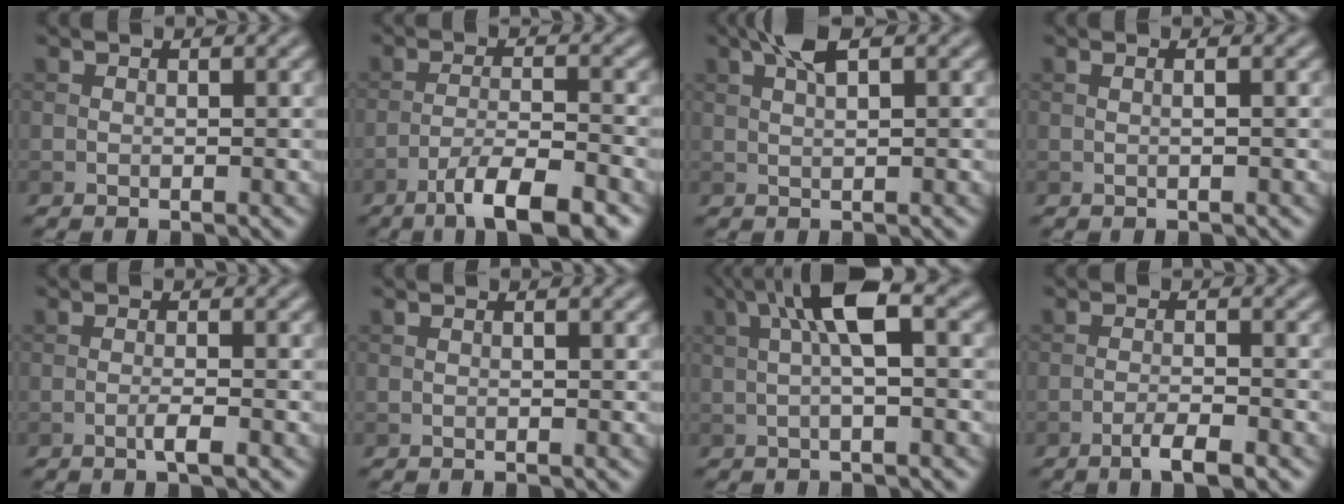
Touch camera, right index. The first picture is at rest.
{"total": 6.7, "force": [-4.5, 1.3, 4.8], "torque": [-0.080, 0.002, -0.075]}
{"total": 2.8, "force": [1.3, 0.6, 2.4], "torque": [-0.043, 0.008, 0.023]}
{"total": 1.2, "force": [0.2, 0.4, 1.1], "torque": [-0.009, -0.005, -0.002]}
{"total": 1.7, "force": [-0.7, 0.2, 1.6], "torque": [-0.024, 0.004, -0.018]}
{"total": 0.6, "force": [0.1, 0.1, 0.5], "torque": [-0.009, 0.000, -0.002]}
{"total": 5.8, "force": [1.4, 1.2, 5.5], "torque": [-0.094, 0.019, 0.017]}
{"total": 2.9, "force": [-1.8, 0.4, 2.2], "torque": [-0.038, 0.004, -0.038]}